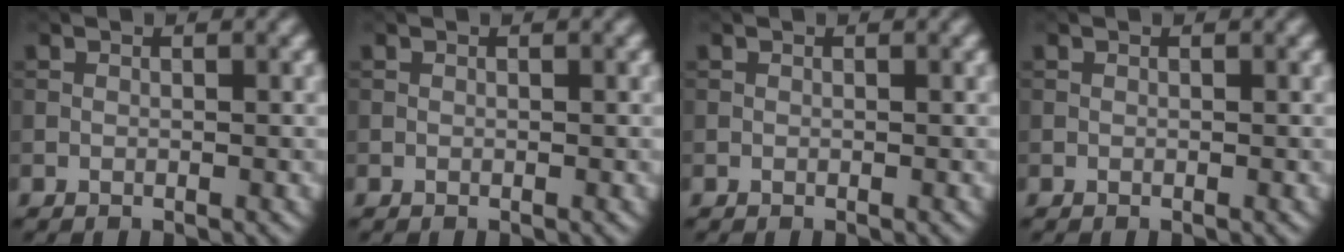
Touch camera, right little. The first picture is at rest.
{"total": 0.0}
{"total": 0.0}
{"total": 0.0}